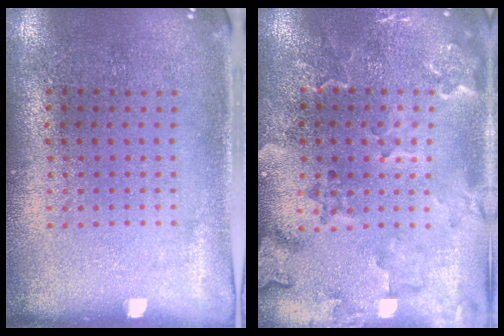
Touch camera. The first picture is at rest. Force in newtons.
{"total": 2.4, "press": 2.2, "slide": 0.9}